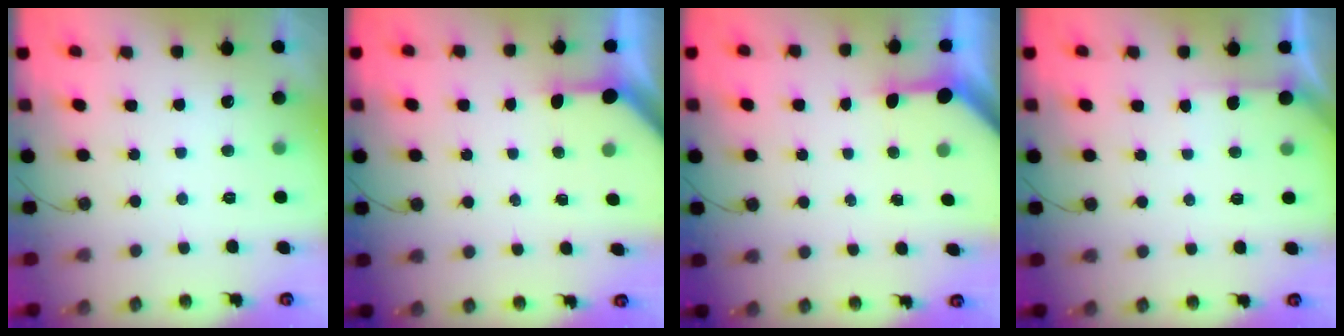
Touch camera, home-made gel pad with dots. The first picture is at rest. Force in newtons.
{"total": 2.9, "press": 2.9, "slide": 0.3}
{"total": 3.4, "press": 3.4, "slide": 0.4}
{"total": 2.9, "press": 2.9, "slide": 0.3}